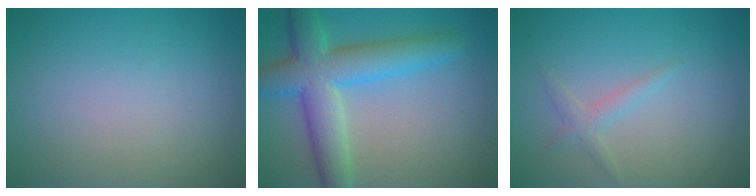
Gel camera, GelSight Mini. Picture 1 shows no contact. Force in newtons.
{"total": 7.3, "press": 7.3, "slide": 0.3}
{"total": 1.3, "press": 1.3, "slide": 0.0}